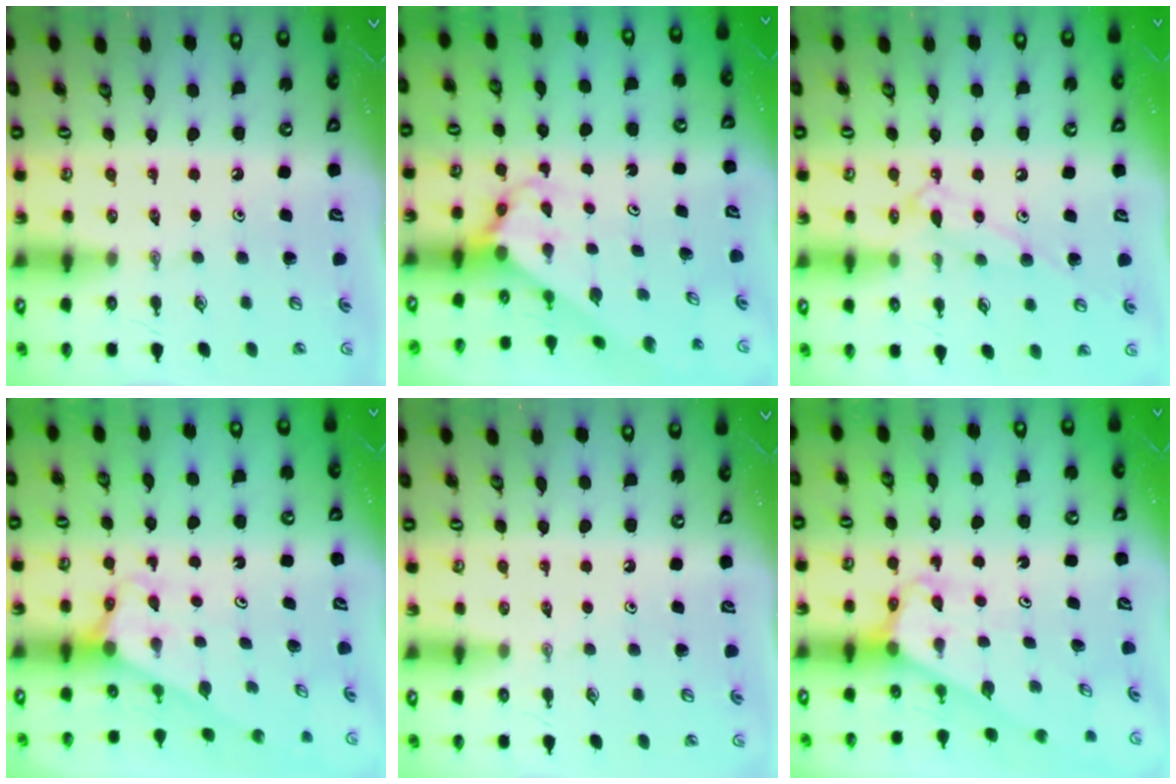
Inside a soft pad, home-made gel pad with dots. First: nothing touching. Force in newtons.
{"total": 3.7, "press": 3.7, "slide": 0.1}
{"total": 10.8, "press": 10.7, "slide": 0.8}
{"total": 2.7, "press": 2.7, "slide": 0.2}
{"total": 0.0}
{"total": 3.4, "press": 3.4, "slide": 0.2}